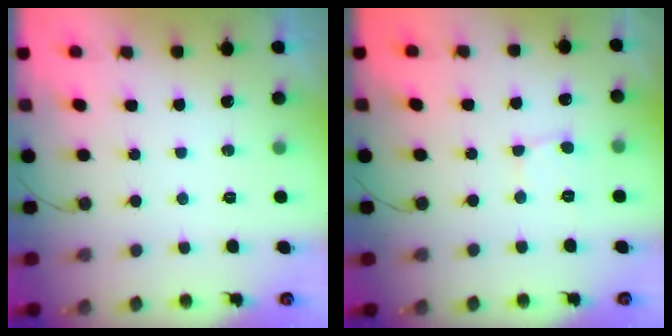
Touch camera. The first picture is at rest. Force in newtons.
{"total": 2.7, "press": 2.7, "slide": 0.3}